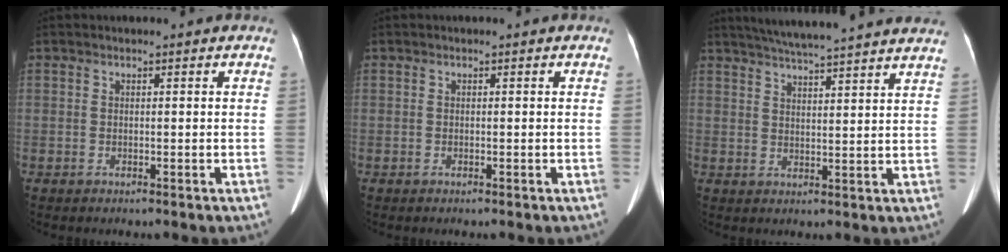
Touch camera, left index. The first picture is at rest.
{"total": 0.0}
{"total": 19.7, "force": [17.8, -0.1, 8.4], "torque": [-0.137, 0.005, 0.230]}